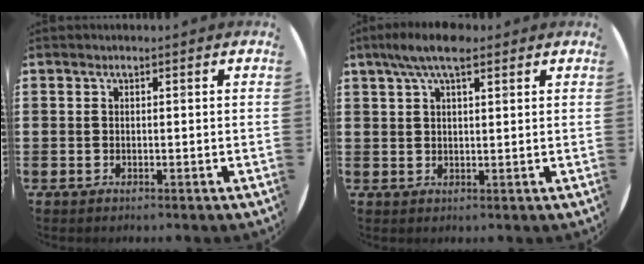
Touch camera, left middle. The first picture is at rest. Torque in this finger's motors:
{"motor_torque": [1.12, -1.02, 0.24, 0.07]}